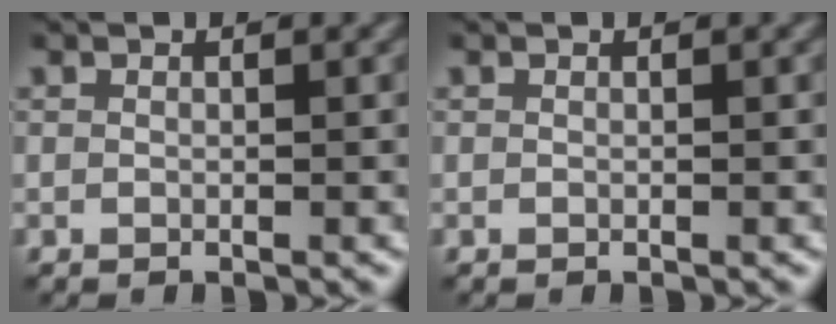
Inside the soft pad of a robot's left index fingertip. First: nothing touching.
{"total": 0.0}